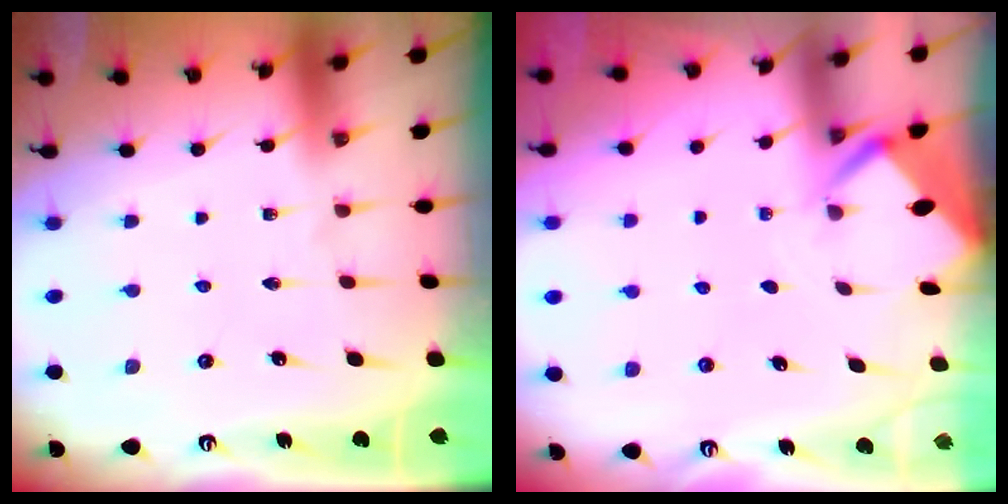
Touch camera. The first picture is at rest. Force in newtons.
{"total": 2.8, "press": 2.8, "slide": 0.2}